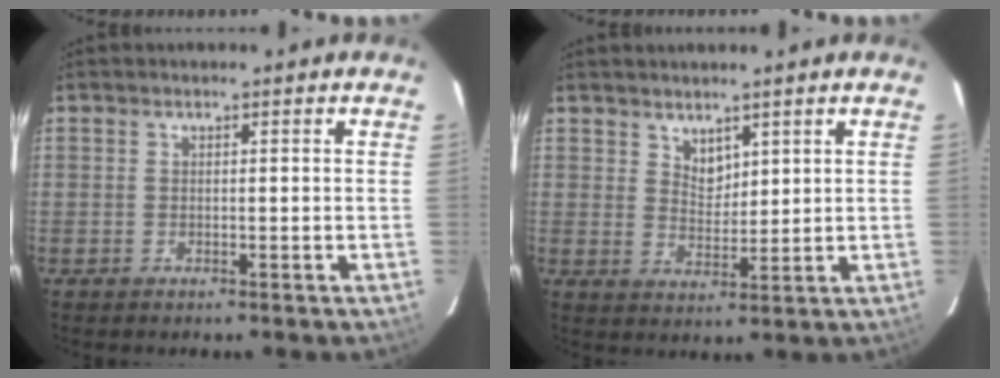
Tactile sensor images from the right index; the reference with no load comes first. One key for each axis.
{"total": 3.5, "fx": 2.7, "fy": 1.9, "fz": 1.3, "tx": -0.015, "ty": 0.000, "tz": 0.051}